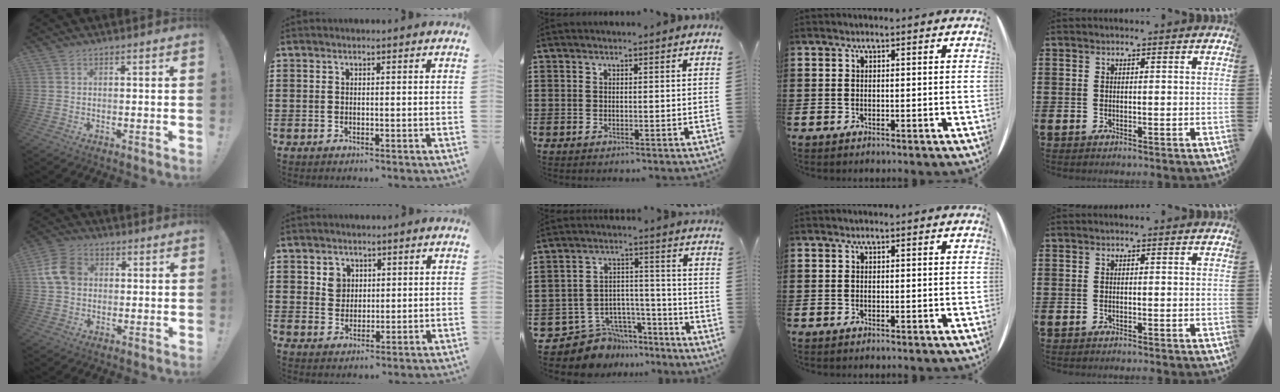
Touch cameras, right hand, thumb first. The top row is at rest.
{"thumb": {"total": 10.7, "force": [1.7, 8.4, 6.3], "torque": [-0.117, 0.011, 0.034]}, "index": {"total": 2.9, "force": [1.3, 2.5, 0.7], "torque": [-0.016, 0.006, 0.021]}, "middle": {"total": 7.8, "force": [-6.8, 3.8, 0.6], "torque": [-0.015, 0.019, -0.129]}}